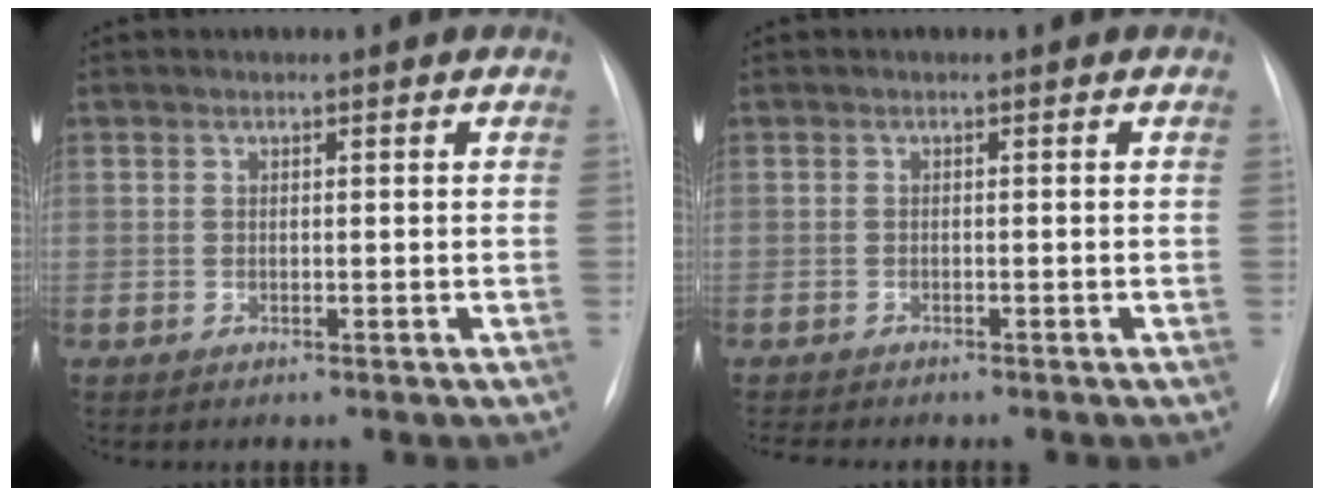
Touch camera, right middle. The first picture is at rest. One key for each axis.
{"total": 3.1, "fx": -2.8, "fy": 0.3, "fz": 1.2, "tx": -0.018, "ty": -0.007, "tz": -0.037}